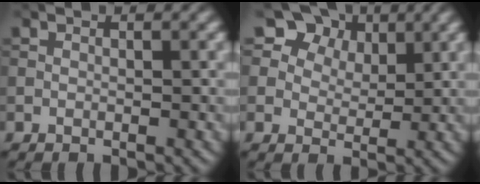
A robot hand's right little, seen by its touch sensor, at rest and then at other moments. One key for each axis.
{"total": 9.2, "fx": 6.0, "fy": 5.9, "fz": 3.8, "tx": -0.080, "ty": 0.009, "tz": 0.091}